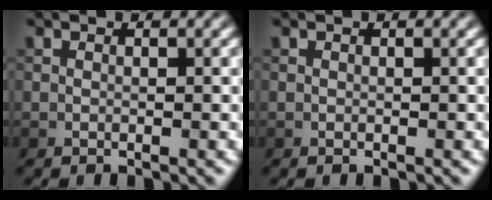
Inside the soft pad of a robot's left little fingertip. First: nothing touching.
{"total": 0.0}